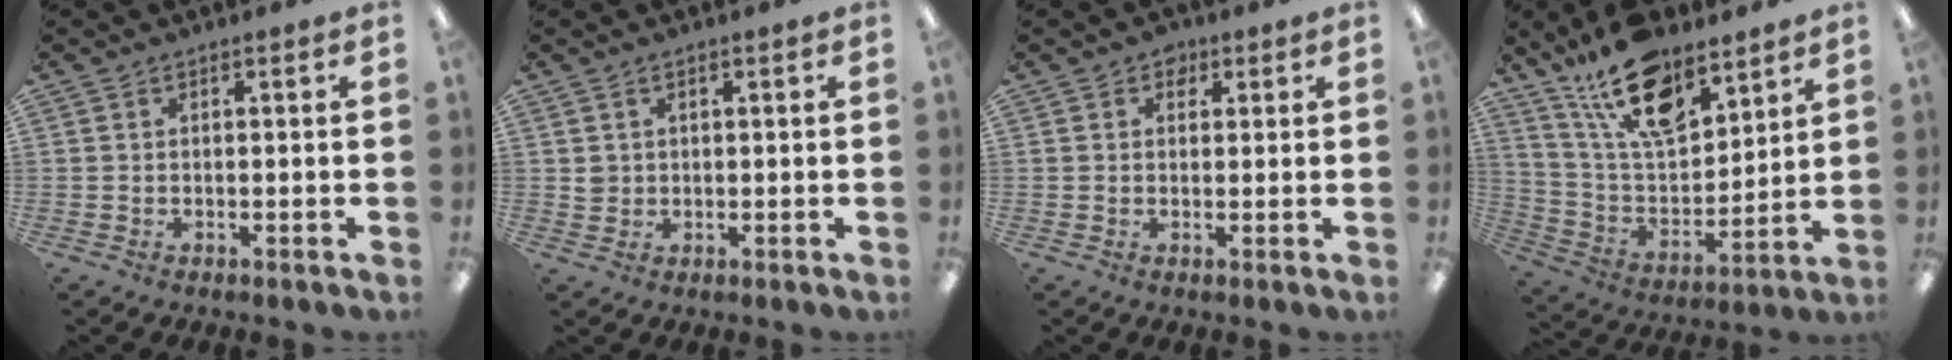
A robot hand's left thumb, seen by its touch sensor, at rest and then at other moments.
{"total": 2.0, "force": [0.7, 1.9, 0.5], "torque": [-0.012, 0.003, 0.012]}
{"total": 2.4, "force": [1.3, 1.8, 0.9], "torque": [-0.003, -0.001, 0.021]}
{"total": 18.0, "force": [12.6, 8.1, 10.0], "torque": [-0.181, -0.065, 0.224]}